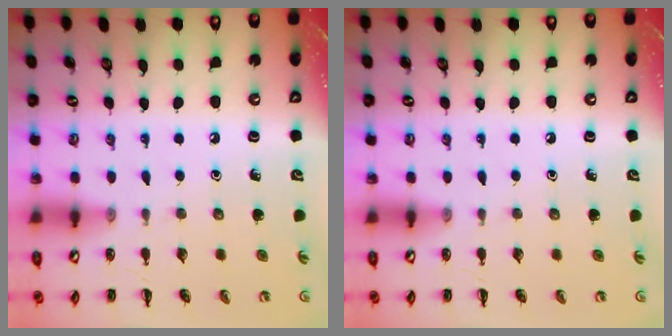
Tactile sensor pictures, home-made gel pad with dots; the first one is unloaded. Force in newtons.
{"total": 0.0}